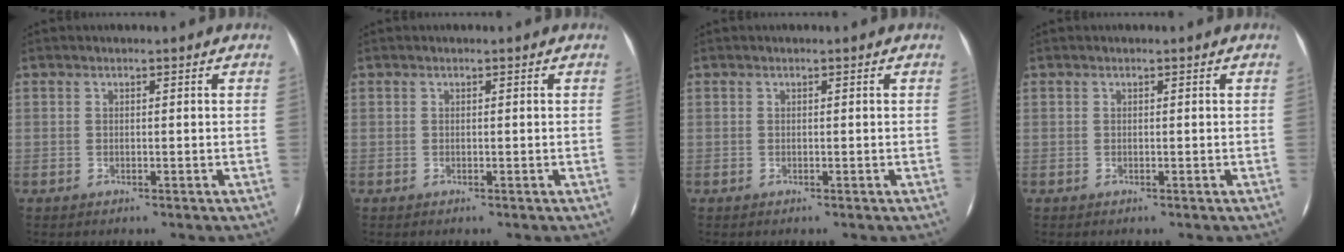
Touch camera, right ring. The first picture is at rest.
{"total": 0.0}
{"total": 0.0}
{"total": 0.0}